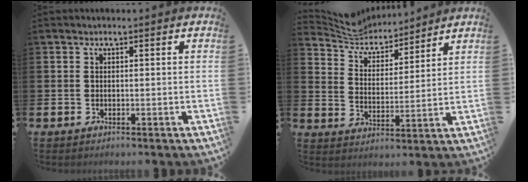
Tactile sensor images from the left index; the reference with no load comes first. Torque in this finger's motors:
{"motor_torque": [-0.44, -0.81, -0.03, 0.01]}